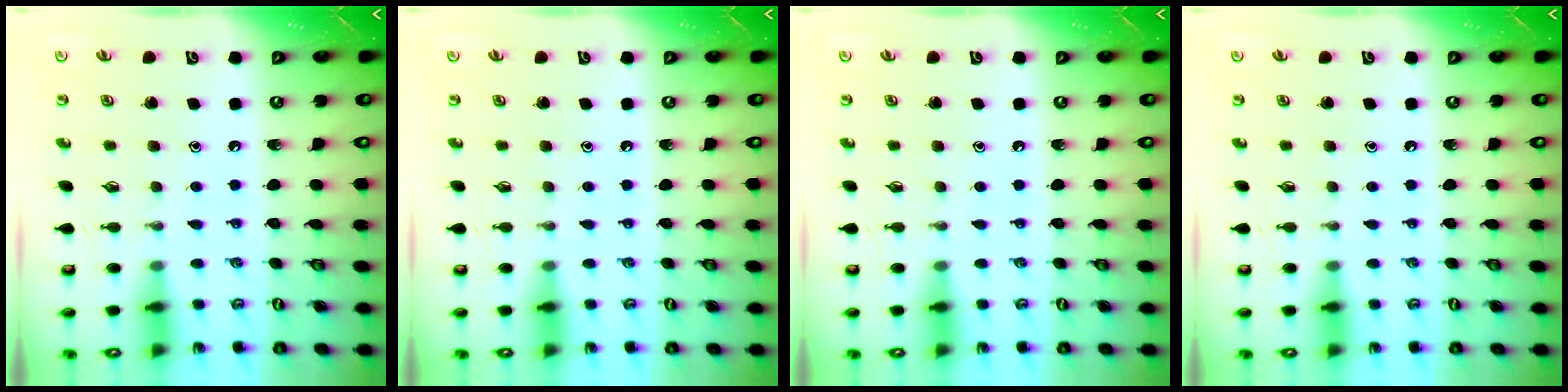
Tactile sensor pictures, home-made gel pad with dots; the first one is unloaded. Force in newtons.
{"total": 0.0}
{"total": 0.0}
{"total": 0.0}